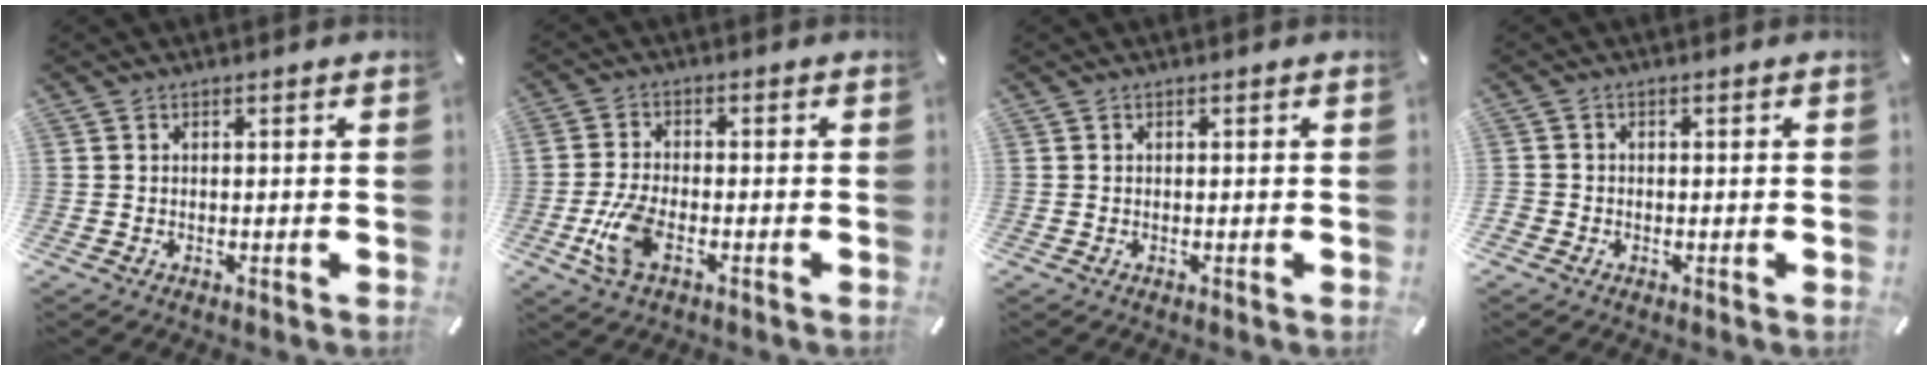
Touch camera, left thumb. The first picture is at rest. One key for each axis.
{"total": 7.9, "fx": -2.6, "fy": 3.5, "fz": 6.6, "tx": -0.153, "ty": -0.009, "tz": -0.047}
{"total": 0.0}
{"total": 1.2, "fx": -0.5, "fy": 1.0, "fz": 0.2, "tx": 0.000, "ty": 0.005, "tz": -0.012}